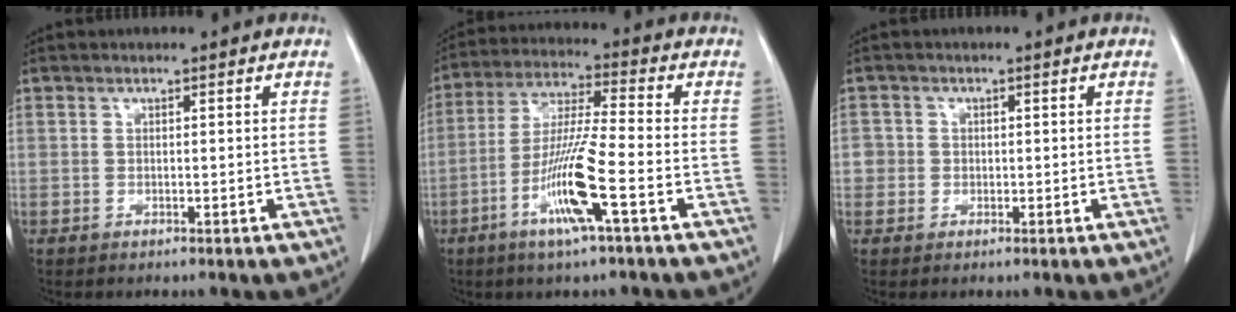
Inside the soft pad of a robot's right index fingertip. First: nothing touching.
{"total": 11.5, "force": [-4.6, -0.2, 10.5], "torque": [-0.210, -0.011, -0.093]}
{"total": 2.1, "force": [-0.3, 2.1, 0.1], "torque": [0.012, 0.008, -0.009]}